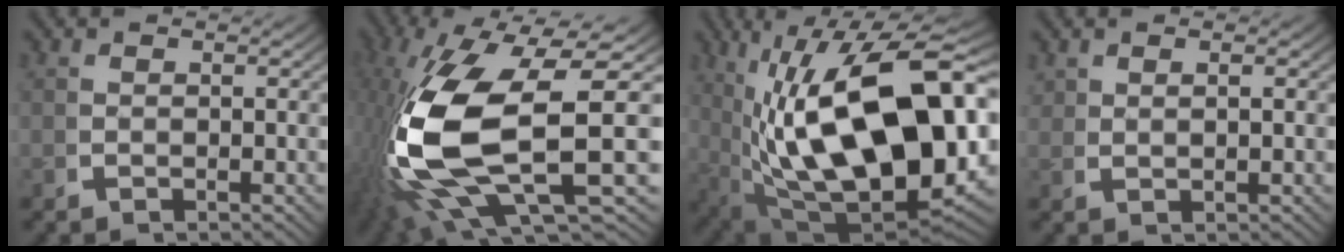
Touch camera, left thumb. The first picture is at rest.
{"total": 19.8, "force": [-2.1, 10.4, 16.6], "torque": [-0.400, -0.060, 0.009]}
{"total": 25.3, "force": [-2.1, 15.2, 20.2], "torque": [-0.381, -0.071, 0.013]}
{"total": 1.1, "force": [1.0, -0.2, 0.4], "torque": [-0.009, 0.006, 0.024]}